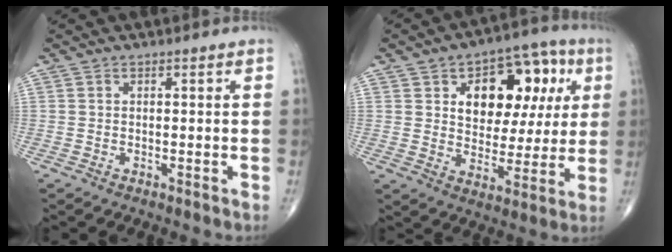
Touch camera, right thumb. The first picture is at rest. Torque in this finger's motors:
{"motor_torque": [-0.62, 1.73, 0.53, 0.45, 0.01]}